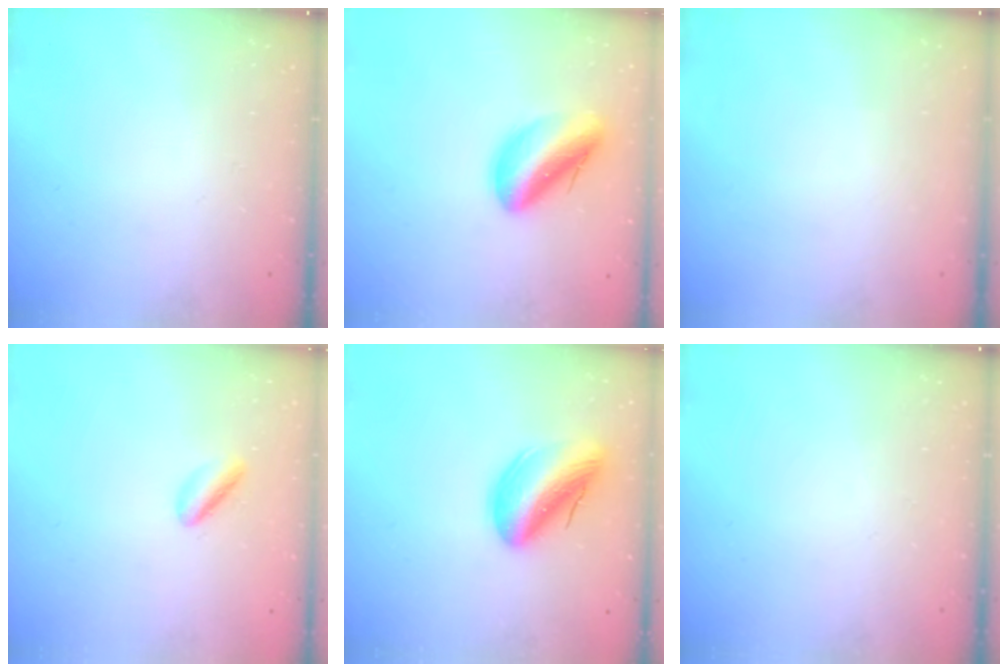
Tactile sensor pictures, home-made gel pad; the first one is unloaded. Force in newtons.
{"total": 13.0, "press": 12.4, "slide": 4.0}
{"total": 0.0}
{"total": 3.6, "press": 3.3, "slide": 1.4}
{"total": 14.7, "press": 14.3, "slide": 3.6}
{"total": 0.0}